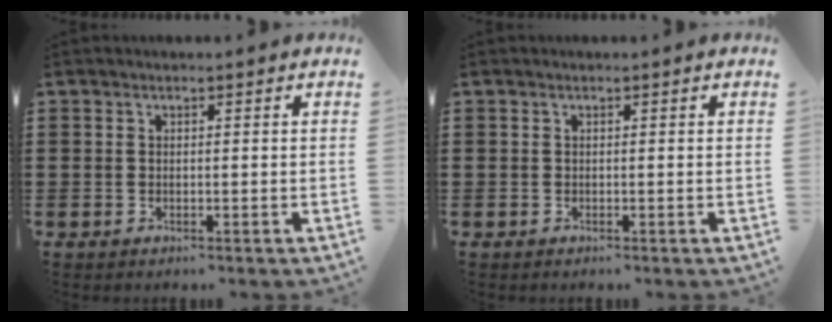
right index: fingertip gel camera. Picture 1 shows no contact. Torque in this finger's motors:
{"motor_torque": [0.36, 0.23, 0.02, 0.01]}